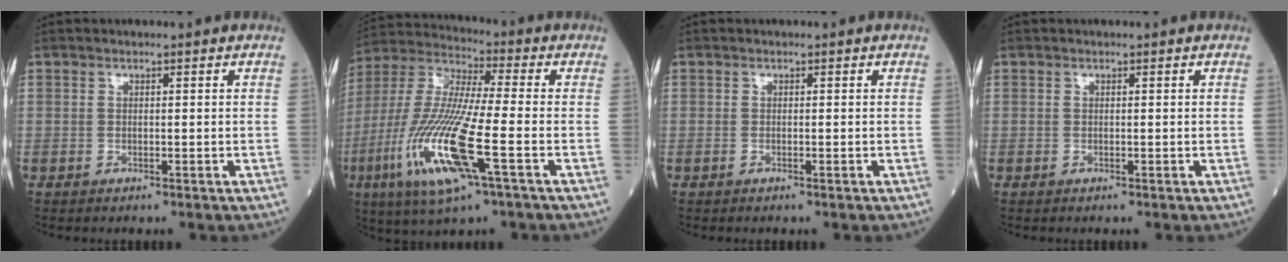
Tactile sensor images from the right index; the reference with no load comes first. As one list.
[{"total": 18.0, "force": [-5.9, 2.1, 16.9], "torque": [-0.370, -0.023, -0.110]}, {"total": 0.0}, {"total": 0.0}]